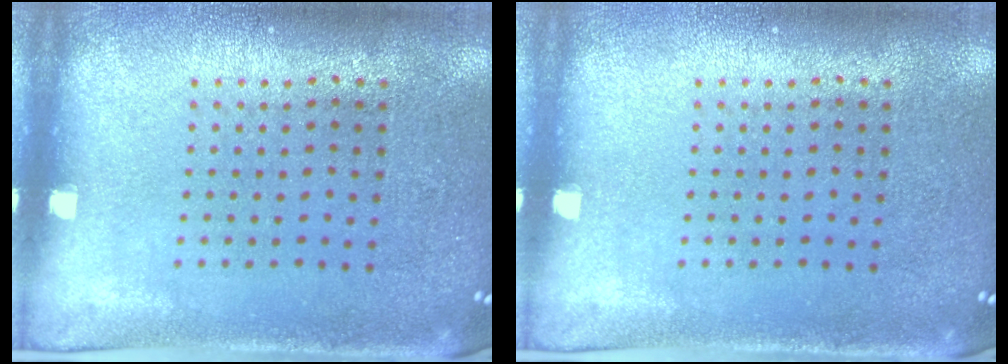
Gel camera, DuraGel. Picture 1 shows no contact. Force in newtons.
{"total": 0.0}